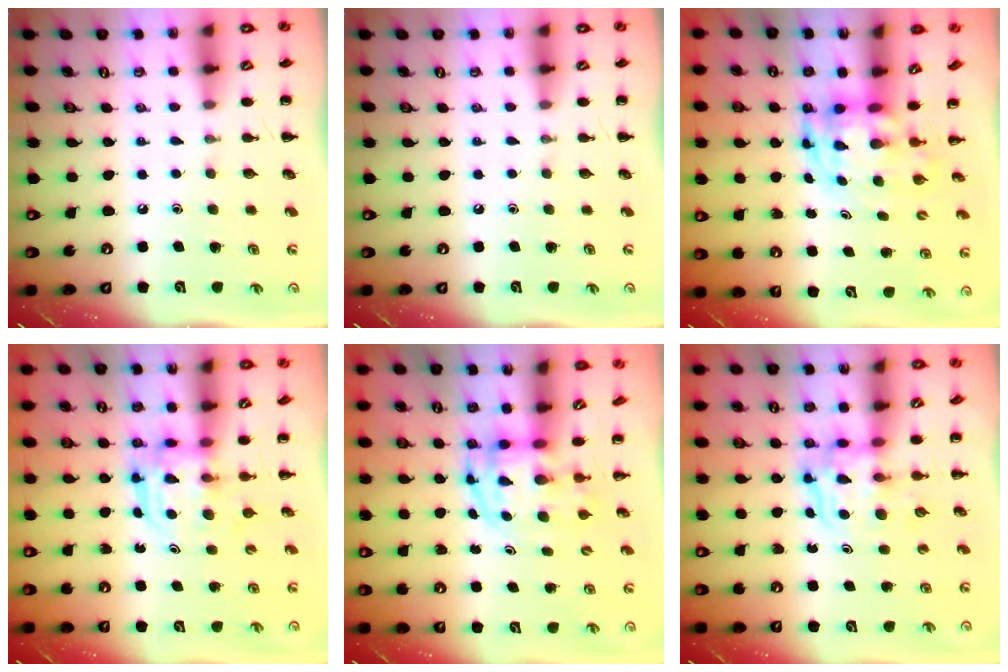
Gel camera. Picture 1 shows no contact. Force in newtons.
{"total": 0.0}
{"total": 3.6, "press": 3.5, "slide": 0.8}
{"total": 3.0, "press": 3.0, "slide": 0.2}
{"total": 4.0, "press": 3.9, "slide": 0.7}
{"total": 3.5, "press": 3.5, "slide": 0.2}